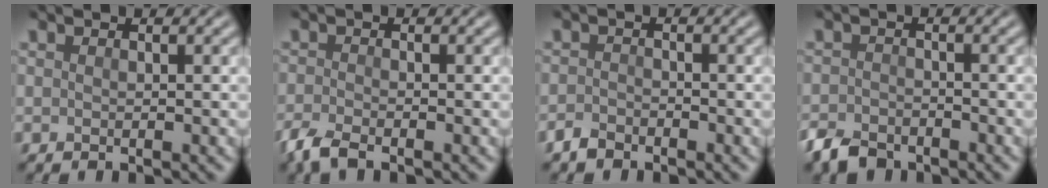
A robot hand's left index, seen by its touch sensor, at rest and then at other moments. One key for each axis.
{"total": 2.5, "fx": -2.0, "fy": 0.7, "fz": 1.5, "tx": -0.034, "ty": -0.008, "tz": -0.047}
{"total": 1.5, "fx": -1.3, "fy": 0.7, "fz": 0.4, "tx": -0.005, "ty": 0.002, "tz": -0.029}
{"total": 3.2, "fx": -2.6, "fy": 1.5, "fz": 1.1, "tx": -0.020, "ty": -0.006, "tz": -0.058}